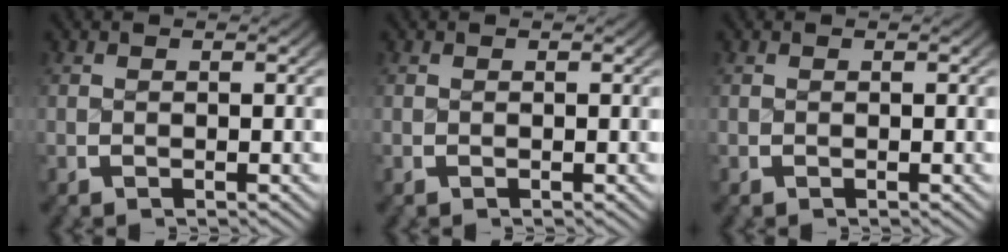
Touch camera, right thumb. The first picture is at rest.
{"total": 0.0}
{"total": 0.0}